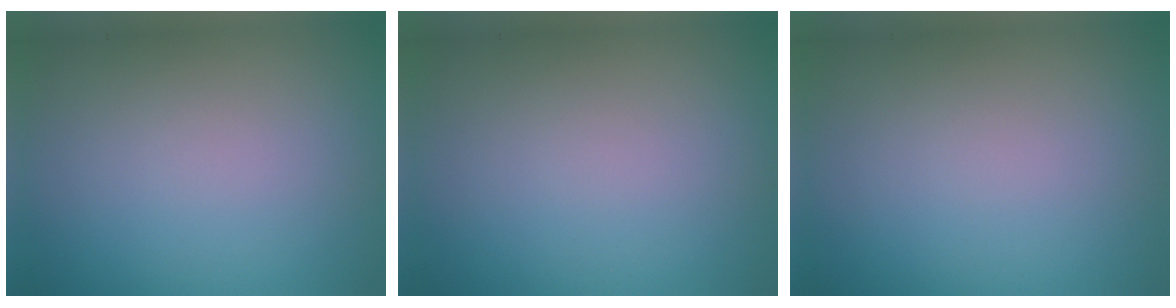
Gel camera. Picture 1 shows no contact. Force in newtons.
{"total": 0.0}
{"total": 0.0}